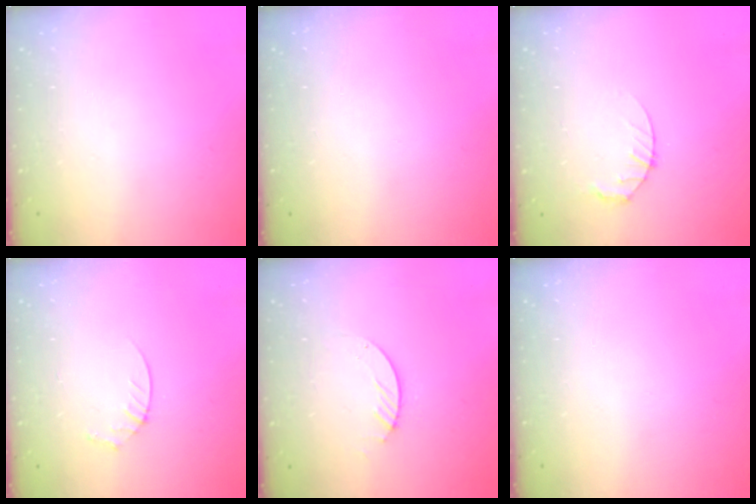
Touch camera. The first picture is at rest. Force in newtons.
{"total": 0.0}
{"total": 3.6, "press": 3.6, "slide": 0.5}
{"total": 3.6, "press": 3.6, "slide": 0.4}
{"total": 2.1, "press": 2.1, "slide": 0.2}
{"total": 0.0}